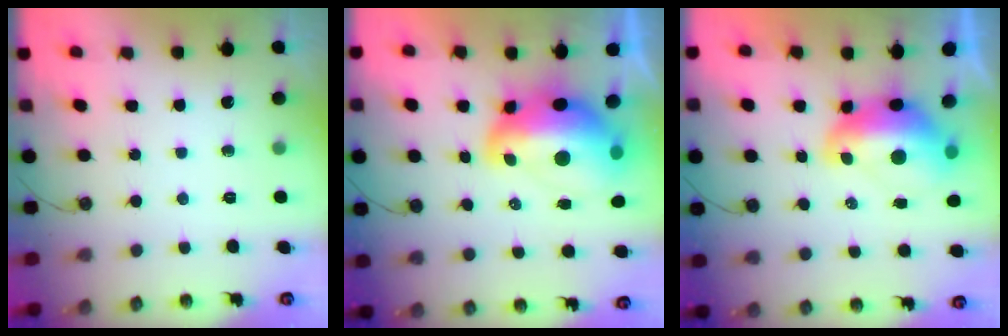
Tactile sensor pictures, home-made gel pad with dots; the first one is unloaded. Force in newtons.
{"total": 11.8, "press": 11.7, "slide": 1.6}
{"total": 4.6, "press": 4.5, "slide": 1.2}